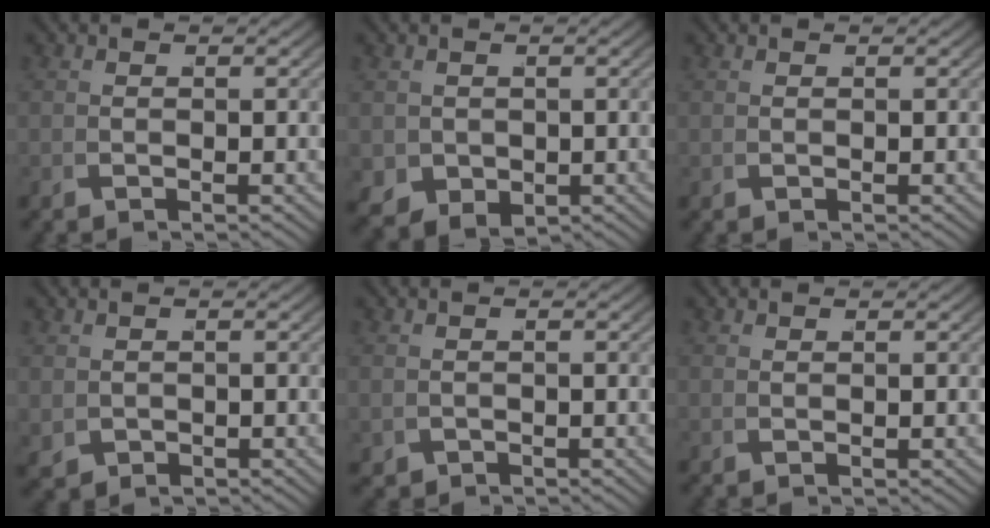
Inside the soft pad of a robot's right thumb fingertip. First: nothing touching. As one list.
[{"total": 5.1, "force": [-1.3, 4.2, 2.6], "torque": [-0.063, -0.042, 0.007]}, {"total": 0.0}, {"total": 1.8, "force": [0.1, 1.6, 0.8], "torque": [-0.023, -0.015, 0.018]}, {"total": 1.1, "force": [-0.2, 1.1, 0.3], "torque": [-0.011, -0.012, 0.007]}, {"total": 0.8, "force": [0.8, -0.2, 0.0], "torque": [0.001, 0.001, 0.020]}]